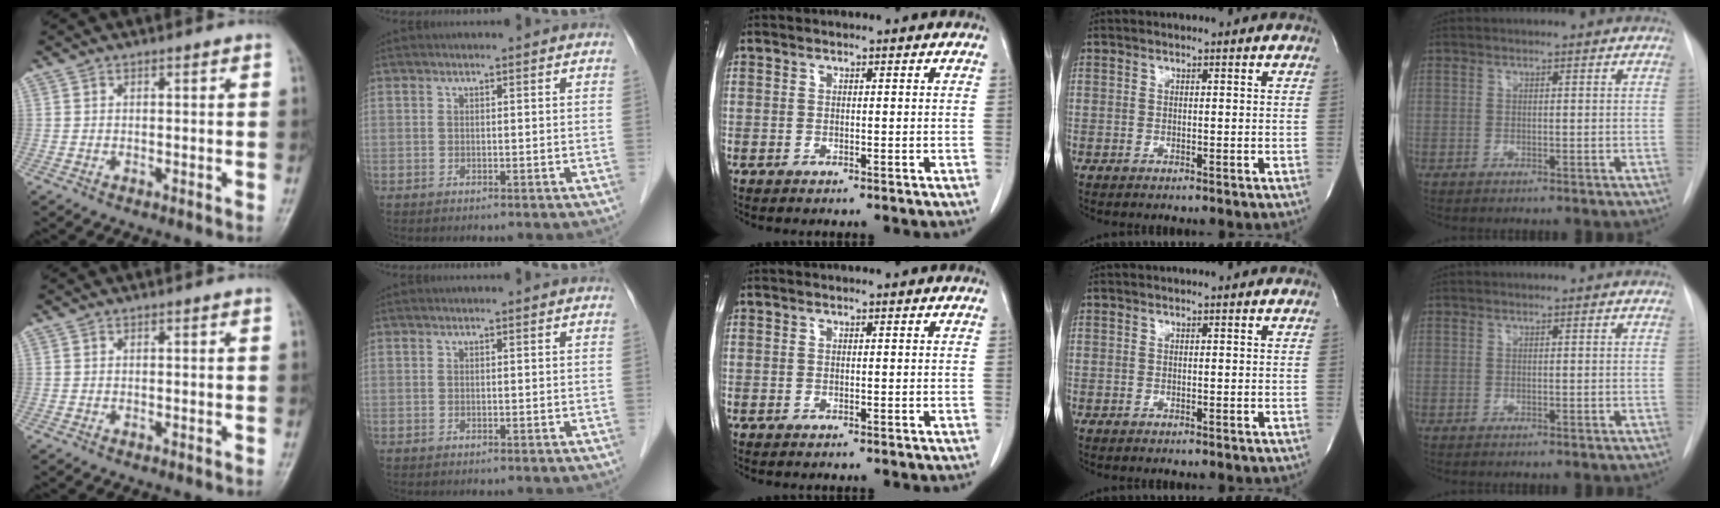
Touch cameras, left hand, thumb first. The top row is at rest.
{}